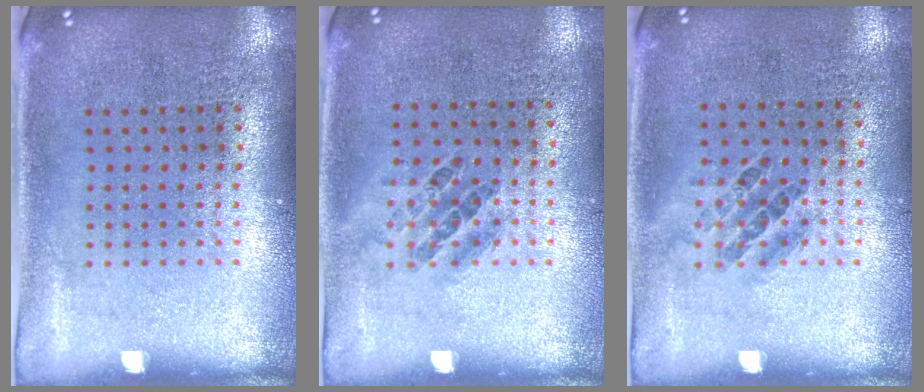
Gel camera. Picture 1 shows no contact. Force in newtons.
{"total": 0.9, "press": 0.7, "slide": 0.6}
{"total": 0.9, "press": 0.7, "slide": 0.6}